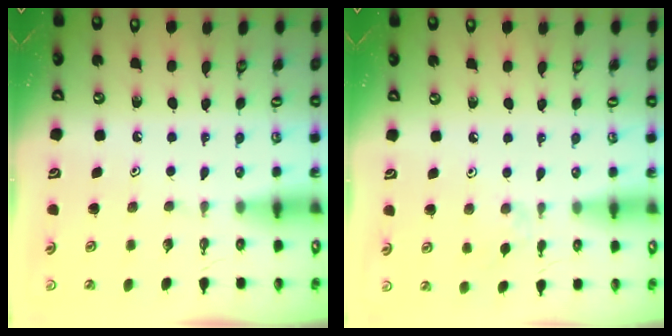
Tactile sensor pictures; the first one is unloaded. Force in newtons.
{"total": 4.8, "press": 4.8, "slide": 0.7}